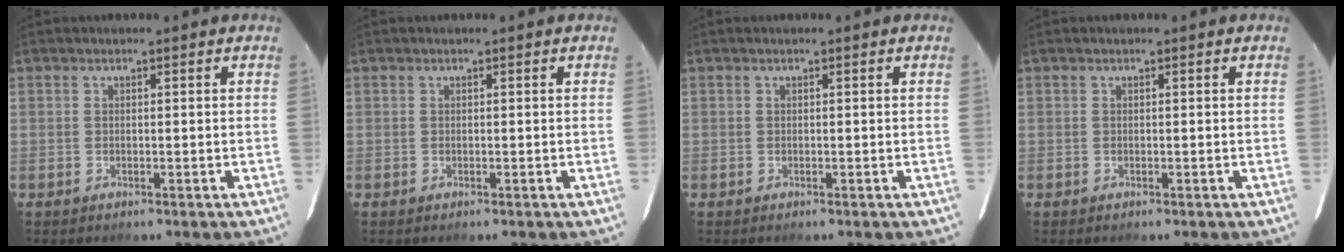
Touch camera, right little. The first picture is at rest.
{"total": 0.0}
{"total": 0.0}
{"total": 0.0}